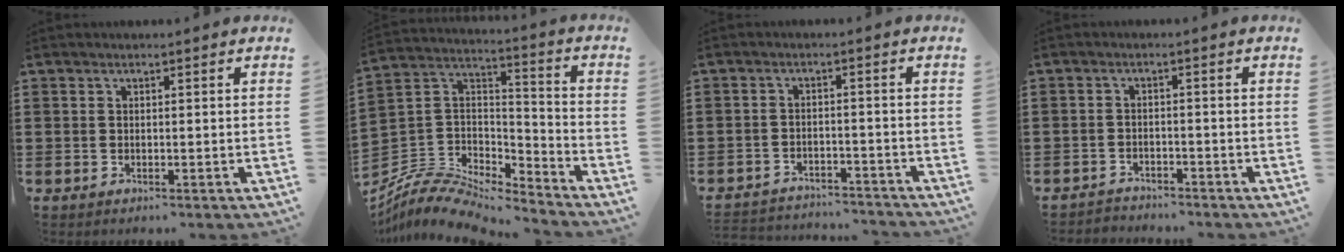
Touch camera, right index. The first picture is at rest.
{"total": 8.5, "force": [-7.9, 2.4, 2.2], "torque": [-0.059, 0.009, -0.162]}
{"total": 3.1, "force": [-3.1, 0.3, 0.0], "torque": [-0.007, 0.000, -0.066]}
{"total": 2.2, "force": [-2.1, 0.3, -0.2], "torque": [-0.004, 0.001, -0.048]}